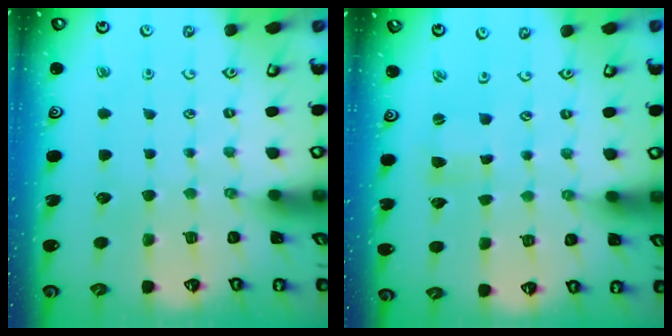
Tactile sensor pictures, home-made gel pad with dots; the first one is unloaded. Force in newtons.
{"total": 0.7, "press": 0.7, "slide": 0.1}